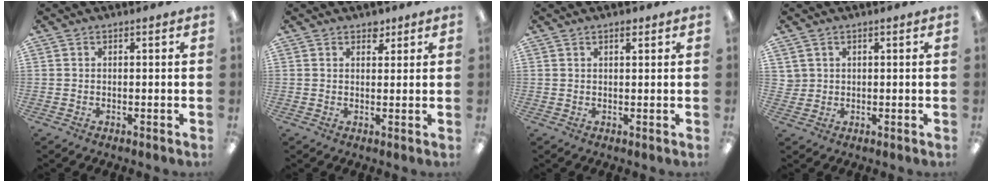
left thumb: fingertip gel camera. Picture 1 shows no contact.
{"total": 2.9, "force": [2.1, 1.7, 0.9], "torque": [0.003, -0.008, 0.033]}
{"total": 1.7, "force": [1.2, 0.6, 1.0], "torque": [-0.014, -0.003, 0.019]}
{"total": 2.2, "force": [1.0, 2.0, 0.1], "torque": [-0.008, 0.002, 0.019]}